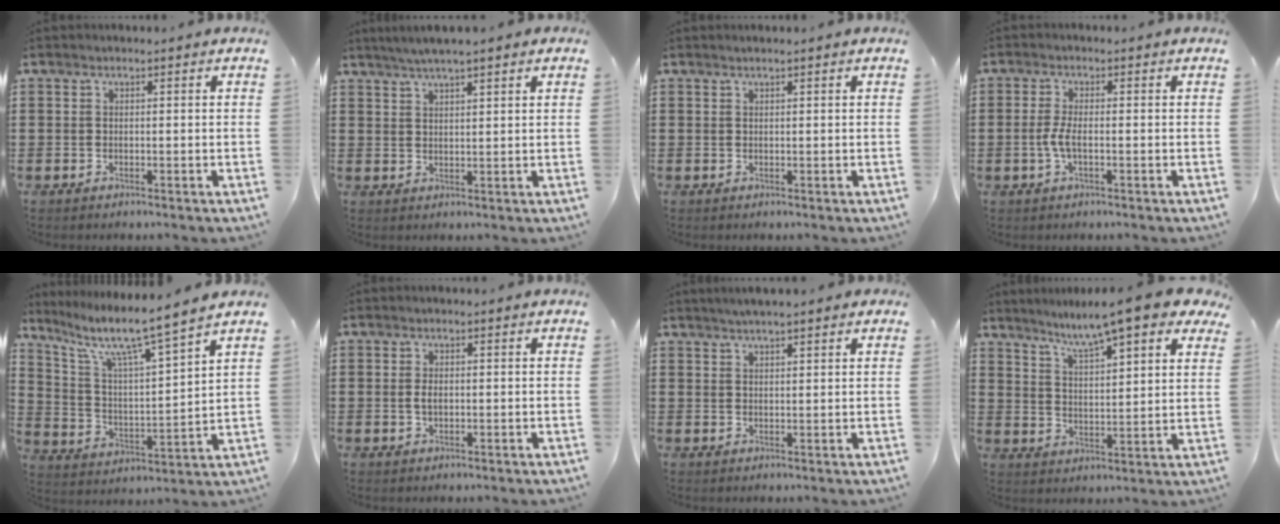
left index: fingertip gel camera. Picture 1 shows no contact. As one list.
[{"total": 3.3, "force": [2.7, 0.1, 1.9], "torque": [-0.042, 0.001, 0.048]}, {"total": 0.6, "force": [0.4, -0.1, 0.4], "torque": [-0.007, -0.002, 0.008]}, {"total": 3.3, "force": [-0.7, 0.8, 3.1], "torque": [-0.077, -0.006, -0.020]}, {"total": 8.0, "force": [6.3, 0.2, 4.9], "torque": [-0.122, -0.043, 0.097]}, {"total": 1.9, "force": [0.1, 0.9, 1.6], "torque": [-0.041, 0.000, -0.002]}, {"total": 2.6, "force": [2.3, 0.2, 1.3], "torque": [-0.028, 0.004, 0.041]}, {"total": 9.2, "force": [7.6, 0.4, 5.1], "torque": [-0.110, -0.034, 0.123]}]